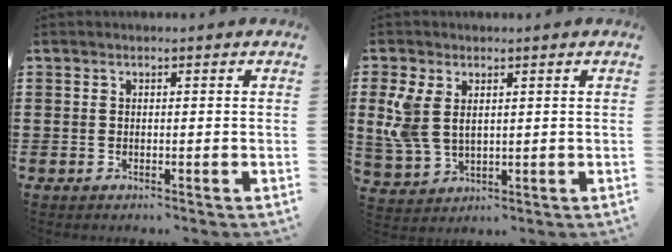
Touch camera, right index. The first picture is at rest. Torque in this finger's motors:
{"motor_torque": [0.94, 0.01, 0.35, 0.21]}